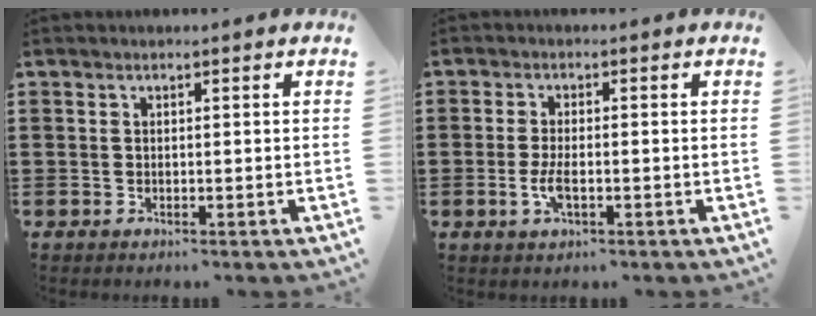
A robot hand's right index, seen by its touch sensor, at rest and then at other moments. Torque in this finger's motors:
{"motor_torque": [0.95, 0.97, 0.12, 0.03]}